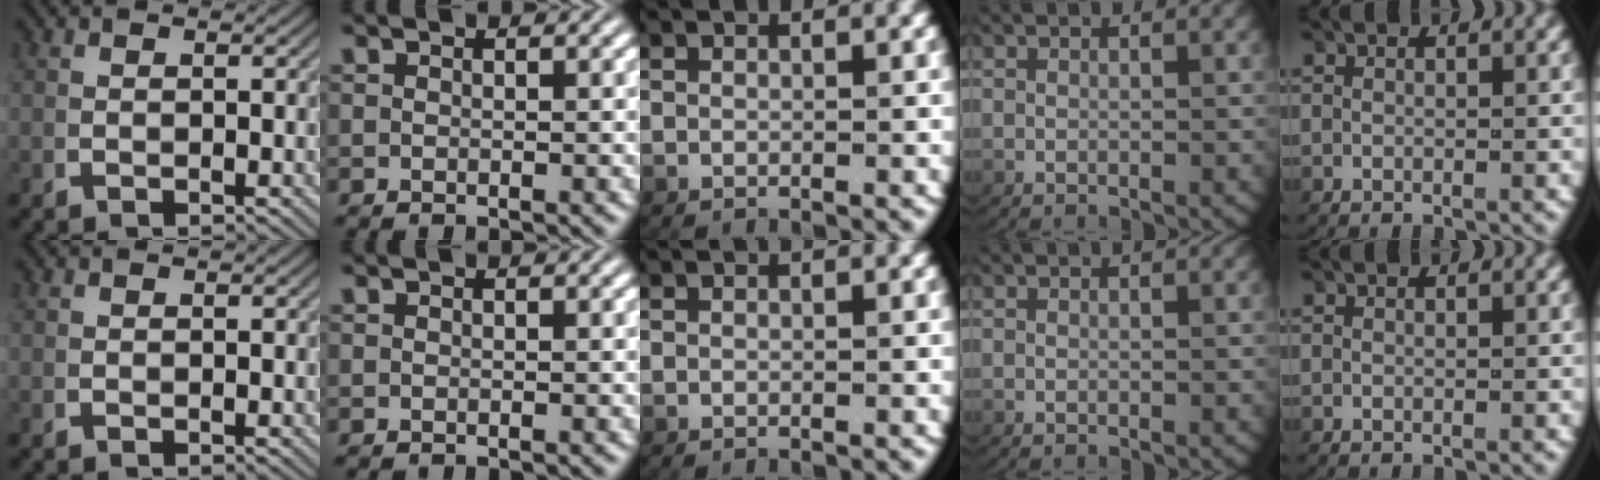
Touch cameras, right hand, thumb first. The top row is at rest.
{}